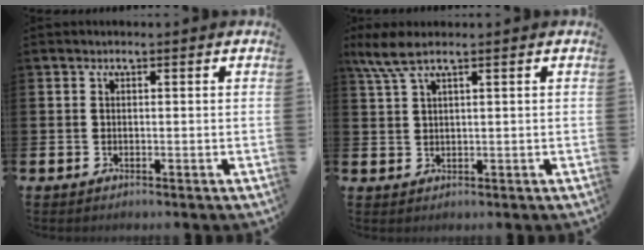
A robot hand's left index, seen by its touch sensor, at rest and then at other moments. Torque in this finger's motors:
{"motor_torque": [-0.08, -0.06, 0.43, 0.14]}